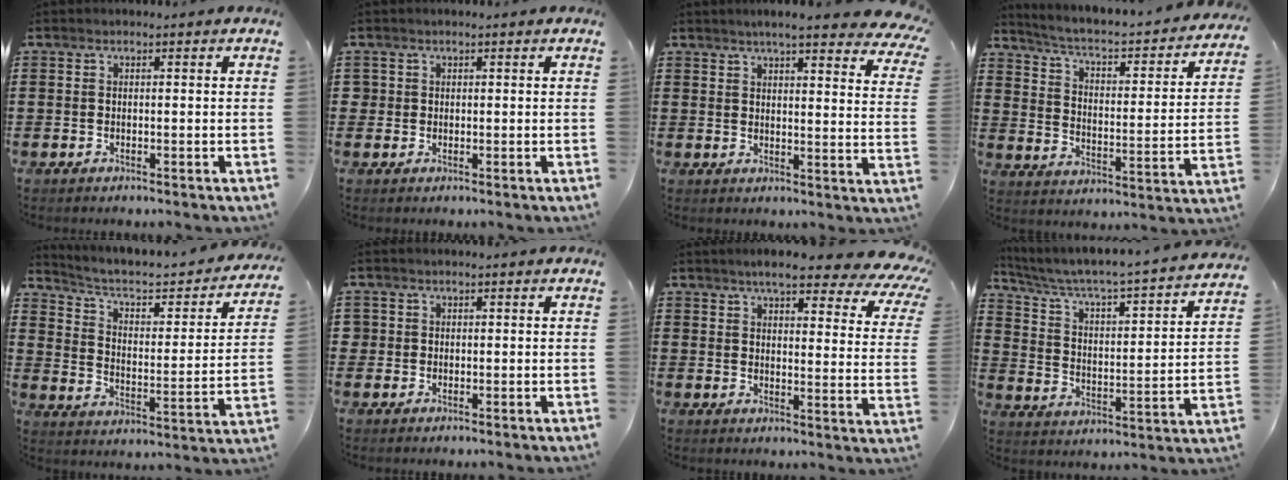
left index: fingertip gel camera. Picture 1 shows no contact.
{"total": 1.1, "force": [0.4, 1.0, 0.1], "torque": [-0.006, 0.005, 0.008]}
{"total": 5.9, "force": [5.1, -0.1, 2.9], "torque": [-0.065, -0.018, 0.087]}
{"total": 2.9, "force": [1.8, 0.7, 2.1], "torque": [-0.054, -0.028, 0.018]}
{"total": 3.9, "force": [2.5, 1.7, 2.4], "torque": [-0.063, -0.023, 0.032]}
{"total": 1.3, "force": [0.5, 1.2, 0.2], "torque": [-0.007, 0.006, 0.008]}
{"total": 7.9, "force": [6.3, 1.0, 4.7], "torque": [-0.087, -0.034, 0.103]}
{"total": 2.9, "force": [2.3, 0.1, 1.9], "torque": [-0.053, -0.036, 0.023]}